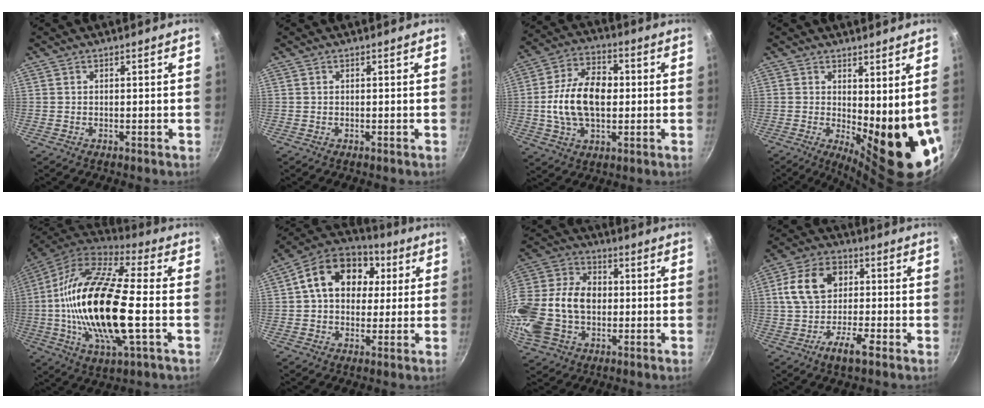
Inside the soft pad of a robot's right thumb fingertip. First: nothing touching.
{"total": 0.0}
{"total": 15.1, "force": [-0.1, 9.7, 11.6], "torque": [-0.184, 0.022, -0.010]}
{"total": 12.2, "force": [0.6, 4.0, 11.5], "torque": [-0.126, -0.027, 0.021]}
{"total": 26.3, "force": [-2.2, 9.6, 24.3], "torque": [-0.479, 0.019, -0.058]}
{"total": 16.6, "force": [3.6, 12.4, 10.3], "torque": [-0.147, 0.025, 0.042]}
{"total": 22.4, "force": [-1.5, 16.5, 15.1], "torque": [-0.317, 0.043, -0.025]}
{"total": 11.8, "force": [-2.3, 7.6, 8.8], "torque": [-0.138, 0.032, -0.059]}